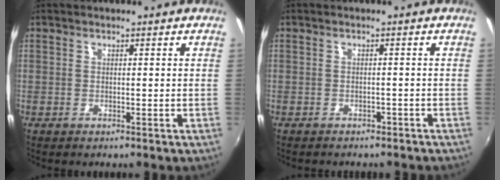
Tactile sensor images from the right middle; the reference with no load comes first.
{"total": 3.1, "force": [-2.7, 1.4, 0.8], "torque": [-0.015, -0.007, -0.033]}